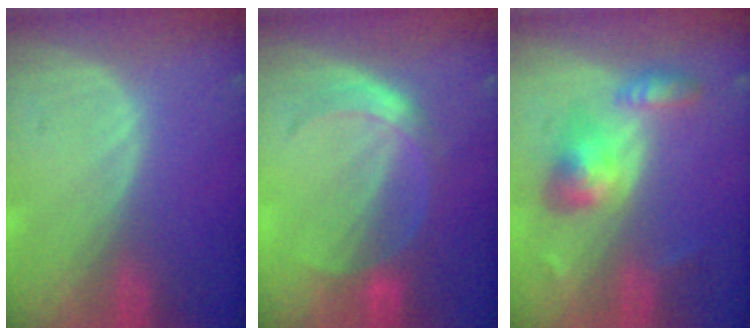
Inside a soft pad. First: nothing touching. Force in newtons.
{"total": 4.9, "press": 4.9, "slide": 0.3}
{"total": 5.7, "press": 5.7, "slide": 0.6}